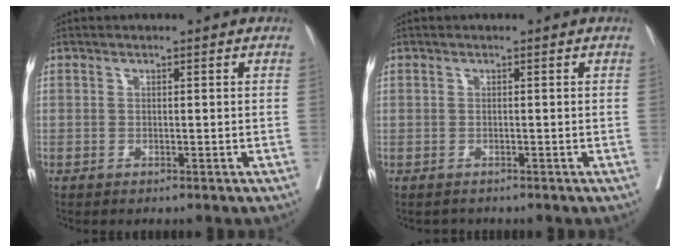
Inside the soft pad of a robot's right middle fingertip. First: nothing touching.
{"total": 0.9, "force": [-0.5, 0.7, -0.2], "torque": [-0.007, 0.002, -0.013]}